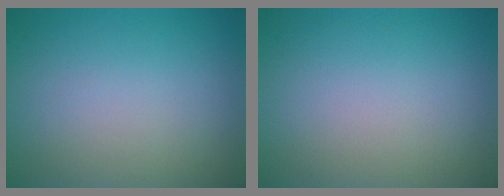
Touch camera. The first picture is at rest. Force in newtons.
{"total": 0.0}